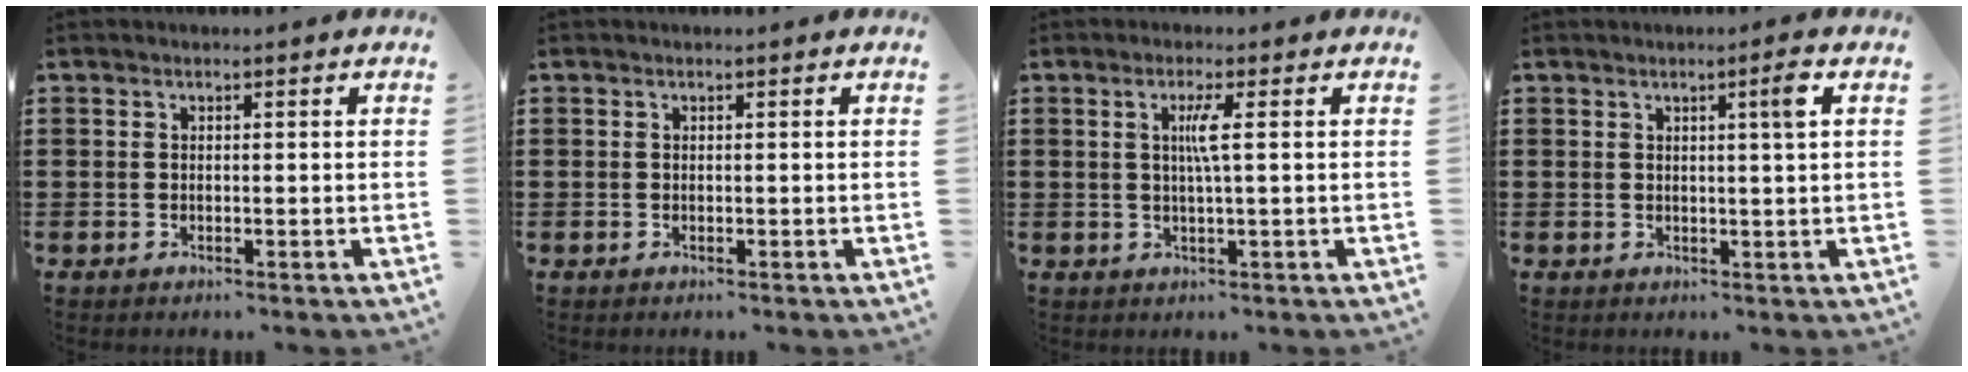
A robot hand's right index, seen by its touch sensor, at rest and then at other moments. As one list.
[{"total": 0.0}, {"total": 3.0, "force": [0.4, -0.3, 2.9], "torque": [-0.058, -0.004, 0.002]}, {"total": 2.8, "force": [1.0, -0.4, 2.6], "torque": [-0.033, -0.011, 0.009]}]